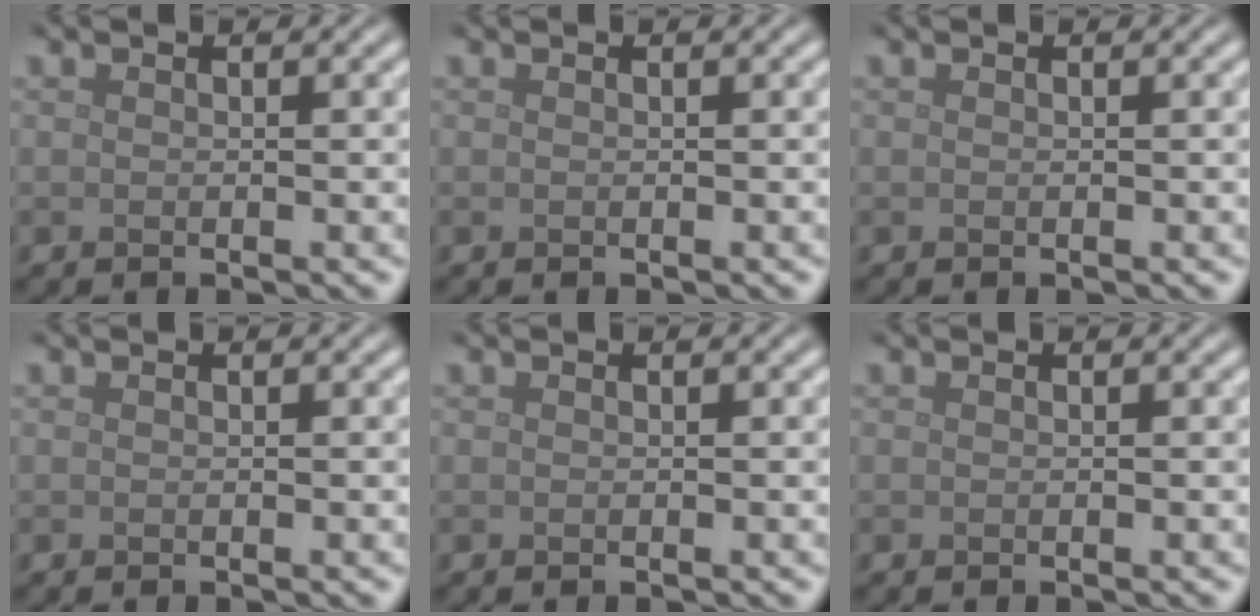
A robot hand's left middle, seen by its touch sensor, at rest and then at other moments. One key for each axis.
{"total": 0.0}
{"total": 0.0}
{"total": 0.0}
{"total": 0.0}
{"total": 0.0}